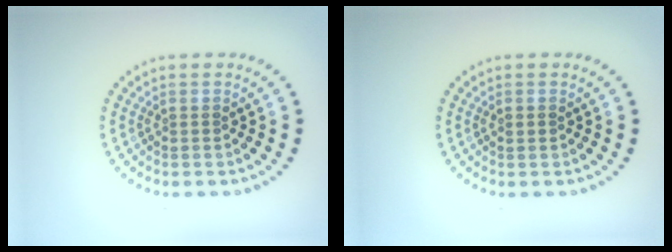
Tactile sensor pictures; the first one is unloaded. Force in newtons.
{"total": 0.8, "press": 0.8, "slide": 0.1}